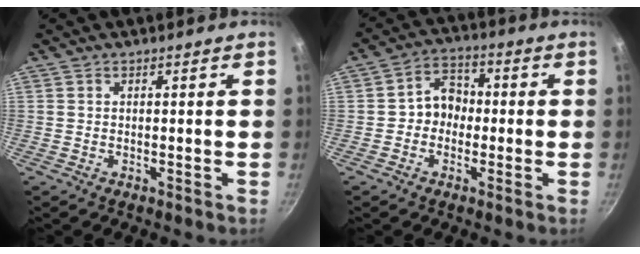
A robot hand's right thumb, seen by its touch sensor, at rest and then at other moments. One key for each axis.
{"total": 6.5, "fx": -0.7, "fy": 5.6, "fz": 3.4, "tx": -0.011, "ty": 0.021, "tz": -0.023}